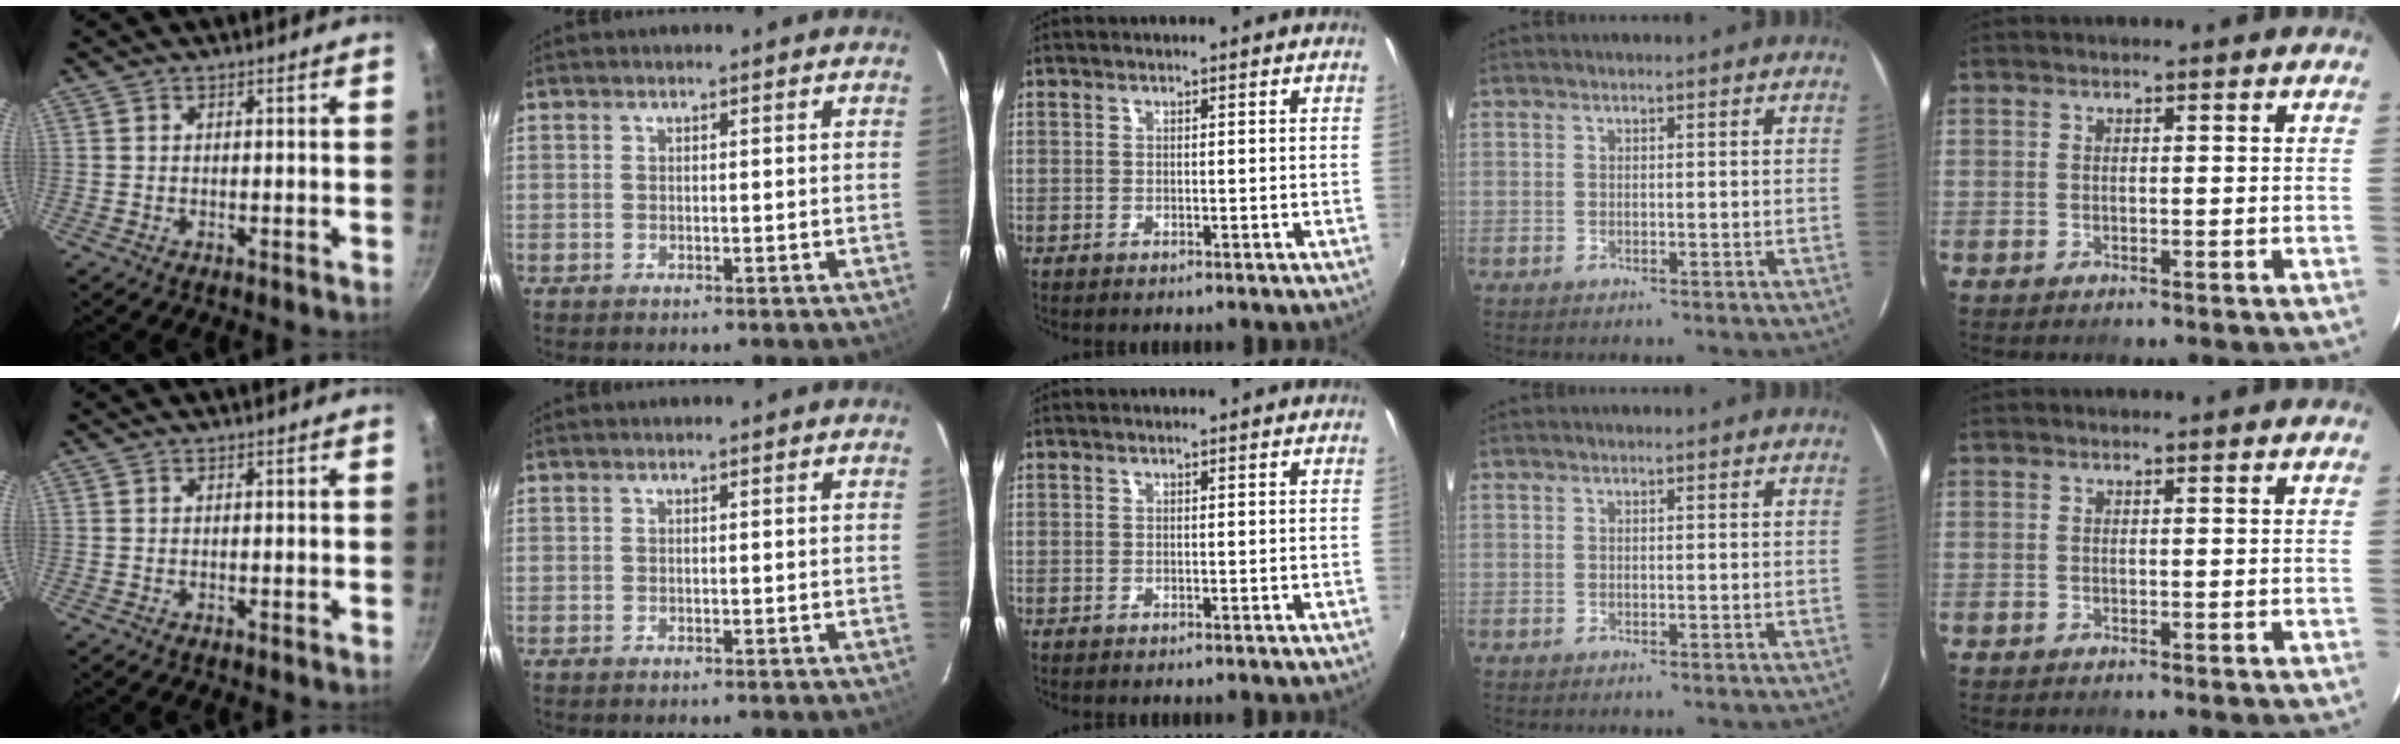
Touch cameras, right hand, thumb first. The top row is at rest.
{}